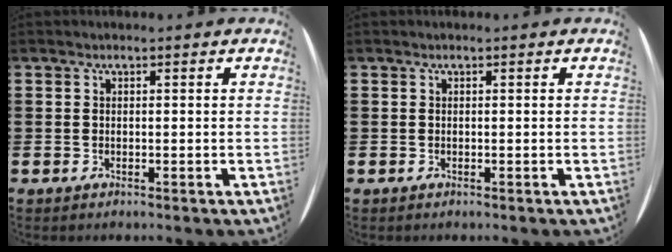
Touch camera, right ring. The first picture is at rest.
{"total": 0.0}